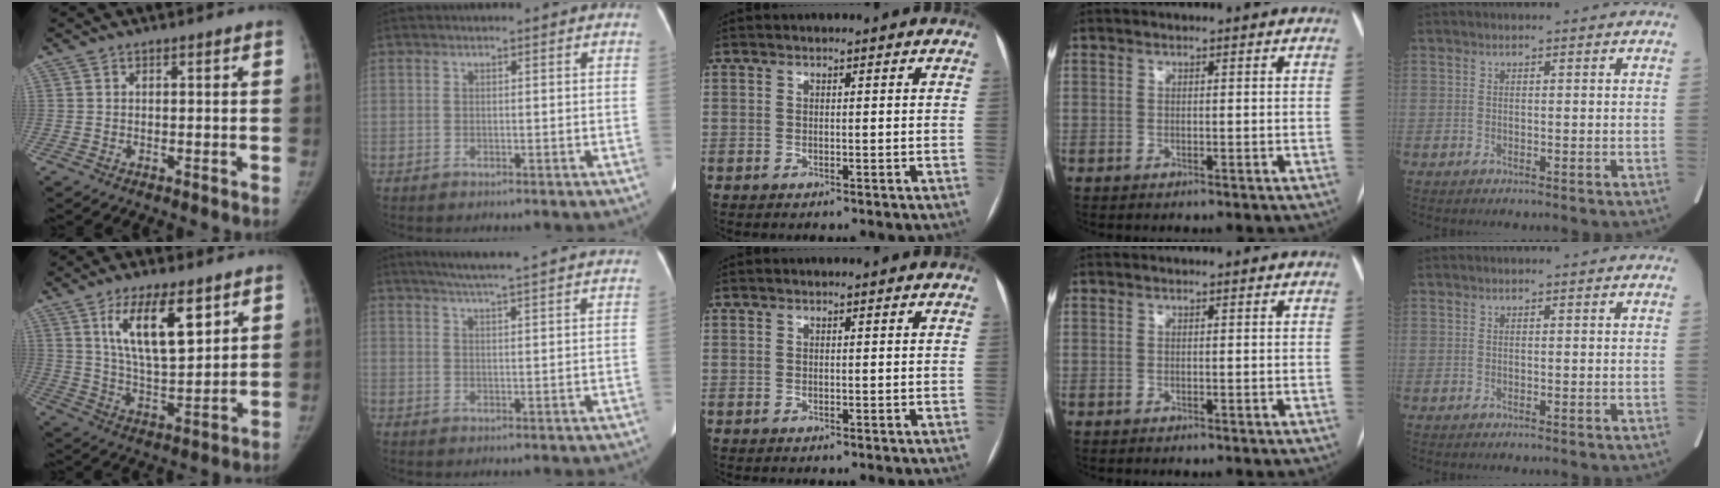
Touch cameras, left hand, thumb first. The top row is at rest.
{"thumb": {"total": 14.1, "force": [6.7, 5.3, 11.2], "torque": [-0.169, -0.037, 0.126]}, "index": {"total": 18.5, "force": [16.6, 0.4, 8.0], "torque": [-0.125, 0.012, 0.210]}}